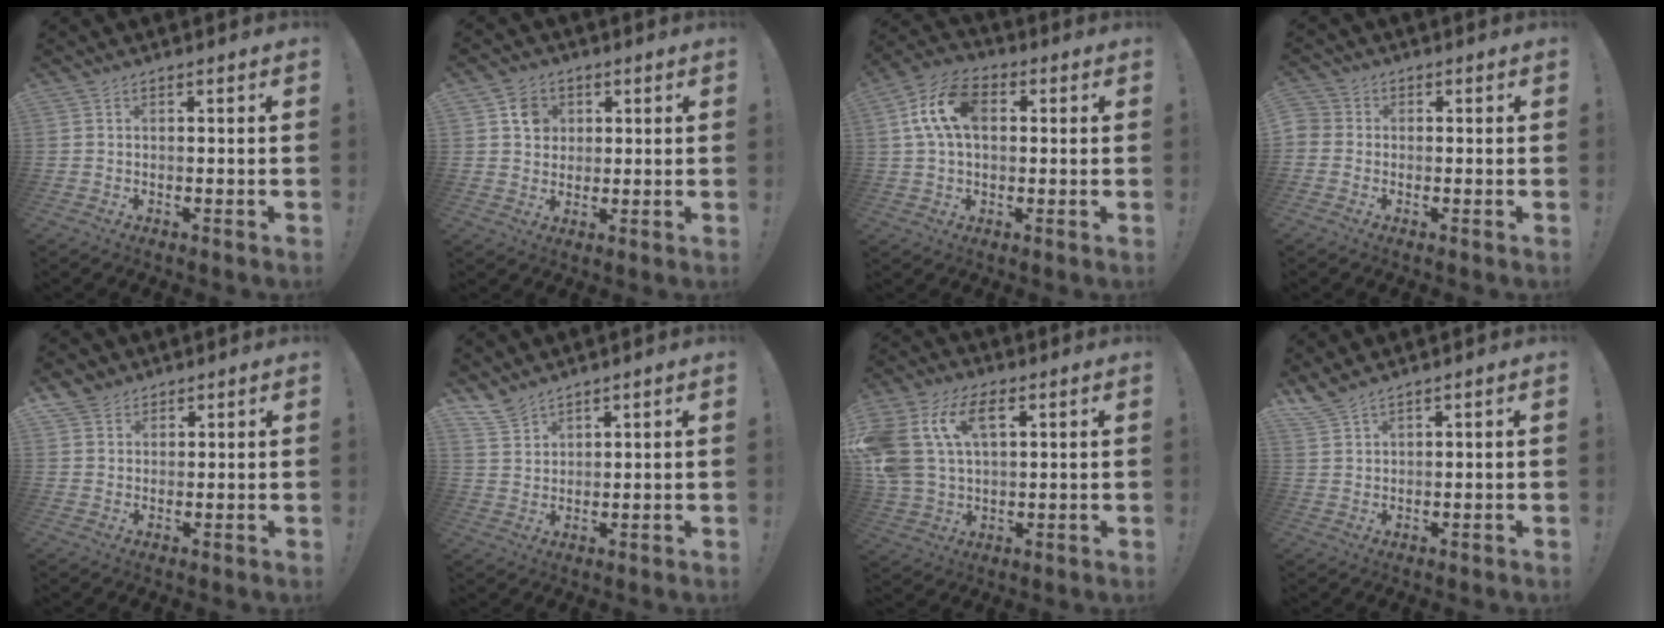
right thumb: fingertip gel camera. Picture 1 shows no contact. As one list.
[{"total": 6.8, "force": [2.3, 6.1, 1.8], "torque": [-0.017, -0.005, 0.044]}, {"total": 13.8, "force": [2.6, 8.8, 10.3], "torque": [-0.191, 0.015, 0.049]}, {"total": 2.9, "force": [-1.0, 2.4, 1.1], "torque": [-0.028, 0.009, -0.019]}, {"total": 4.0, "force": [3.1, 2.5, 0.4], "torque": [0.004, -0.022, 0.056]}, {"total": 6.7, "force": [5.6, 3.4, 1.6], "torque": [-0.032, -0.037, 0.108]}, {"total": 17.0, "force": [6.3, 11.0, 11.4], "torque": [-0.250, -0.013, 0.114]}, {"total": 3.9, "force": [3.5, 0.5, 1.6], "torque": [-0.036, -0.021, 0.068]}]